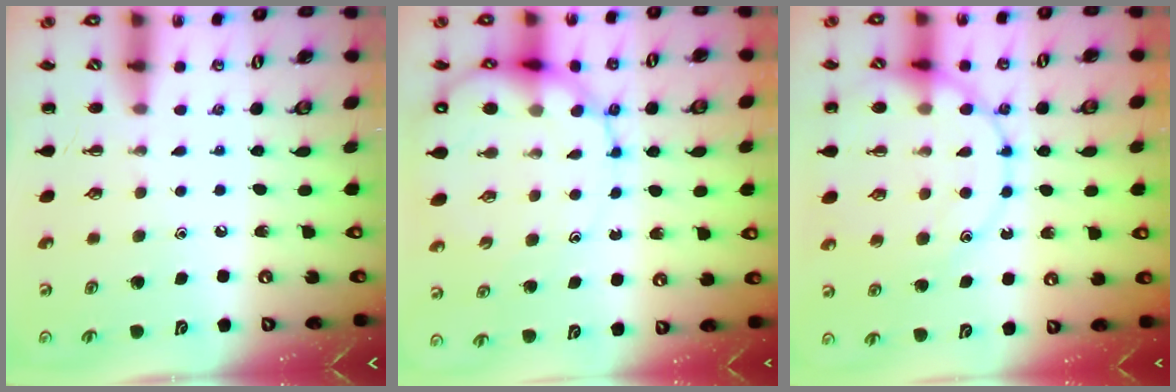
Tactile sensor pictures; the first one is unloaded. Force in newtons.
{"total": 13.5, "press": 13.0, "slide": 3.4}
{"total": 16.8, "press": 16.7, "slide": 2.3}